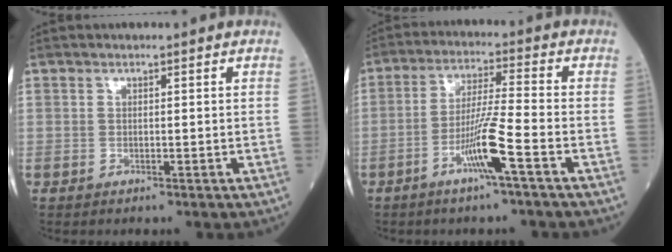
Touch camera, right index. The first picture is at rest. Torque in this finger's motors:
{"motor_torque": [1.41, -0.72, 0.80, 0.21]}